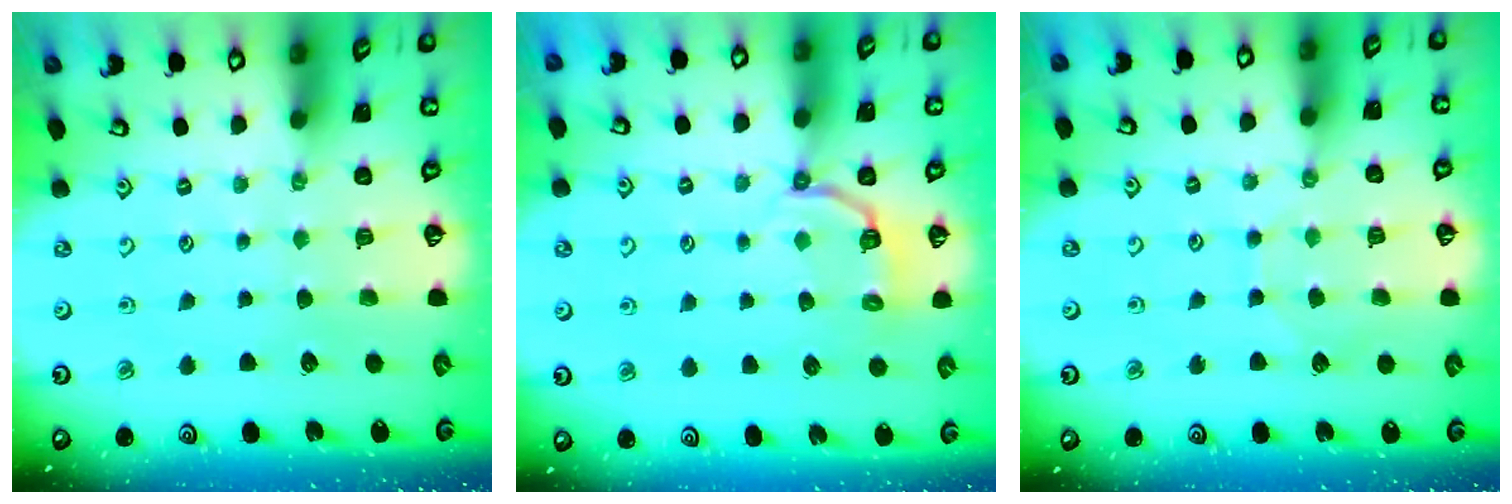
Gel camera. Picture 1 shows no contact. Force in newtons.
{"total": 4.9, "press": 3.7, "slide": 3.2}
{"total": 4.8, "press": 4.8, "slide": 0.4}